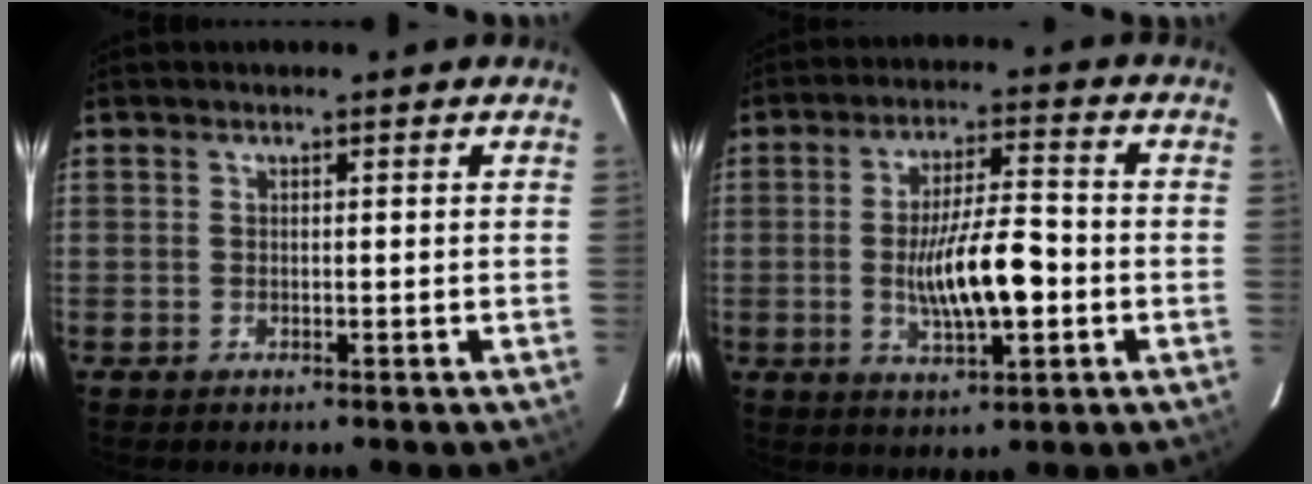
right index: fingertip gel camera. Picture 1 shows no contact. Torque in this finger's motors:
{"motor_torque": [0.43, -0.05, 0.27, 0.10]}